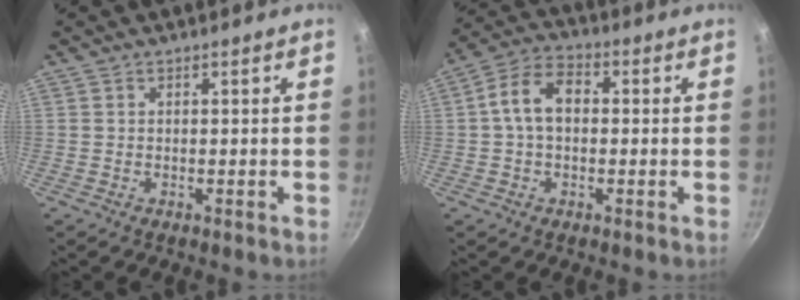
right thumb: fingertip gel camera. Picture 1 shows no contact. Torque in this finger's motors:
{"motor_torque": [-1.09, 0.99, 1.16, 0.44, 0.06]}